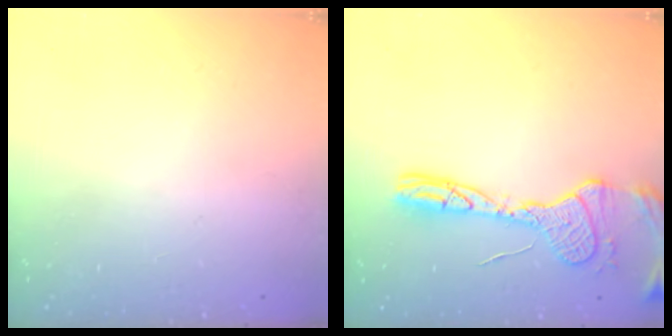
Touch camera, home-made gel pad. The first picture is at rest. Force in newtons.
{"total": 14.2, "press": 14.2, "slide": 1.3}